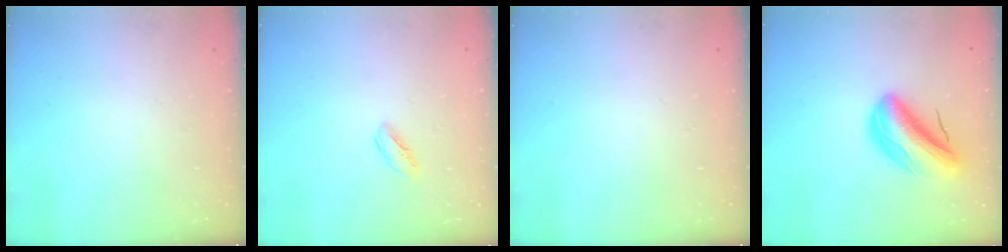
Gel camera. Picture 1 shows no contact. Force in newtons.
{"total": 2.2, "press": 2.1, "slide": 0.6}
{"total": 0.0}
{"total": 12.0, "press": 11.6, "slide": 3.2}